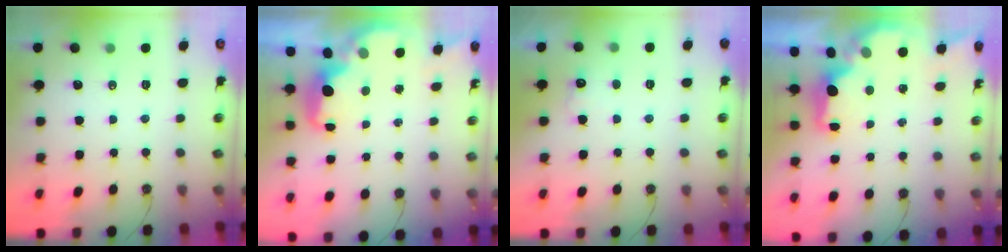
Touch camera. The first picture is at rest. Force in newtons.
{"total": 3.0, "press": 2.9, "slide": 0.6}
{"total": 6.0, "press": 5.9, "slide": 1.2}
{"total": 2.1, "press": 1.9, "slide": 0.8}